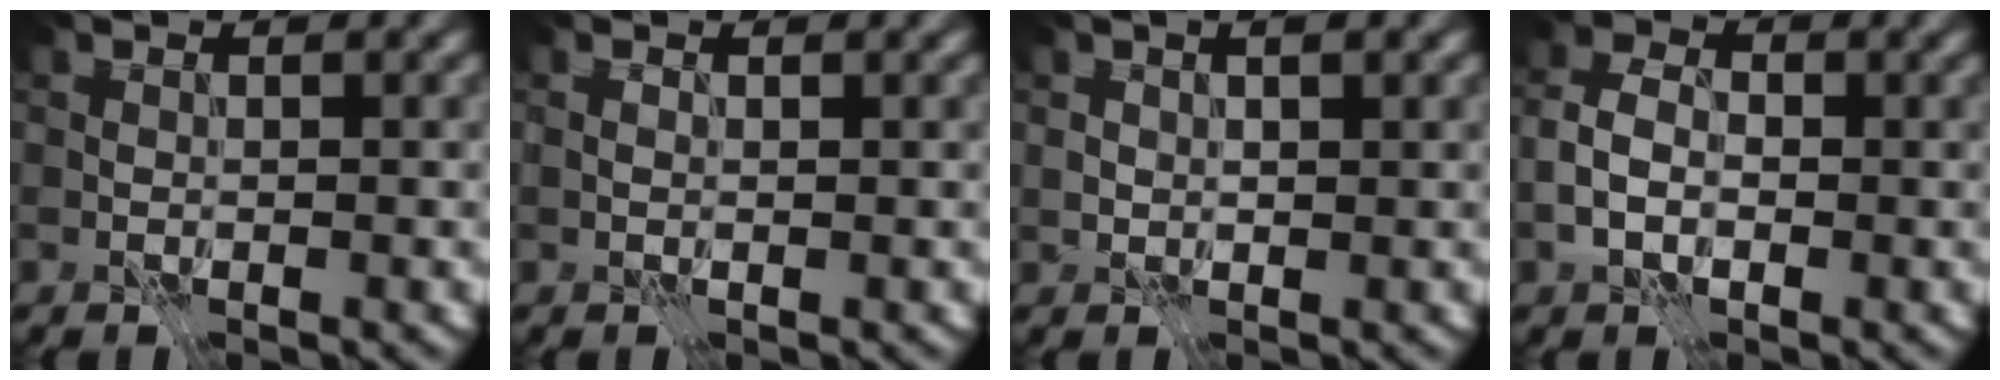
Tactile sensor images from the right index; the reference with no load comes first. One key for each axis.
{"total": 0.7, "fx": 0.2, "fy": 0.2, "fz": 0.7, "tx": -0.015, "ty": -0.001, "tz": 0.002}
{"total": 1.8, "fx": 0.8, "fy": 0.8, "fz": 1.3, "tx": -0.023, "ty": 0.002, "tz": 0.016}
{"total": 3.1, "fx": -0.9, "fy": 2.1, "fz": 2.2, "tx": -0.045, "ty": 0.005, "tz": -0.023}